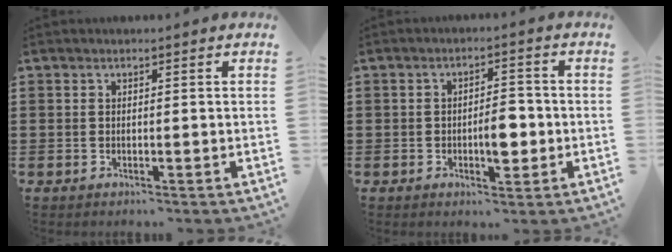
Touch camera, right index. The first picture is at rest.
{"total": 4.7, "force": [-1.1, 2.1, 4.0], "torque": [-0.055, -0.001, -0.023]}